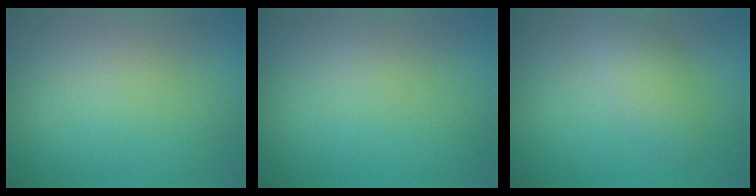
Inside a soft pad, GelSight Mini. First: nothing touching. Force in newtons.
{"total": 0.0}
{"total": 2.9, "press": 2.9, "slide": 0.2}